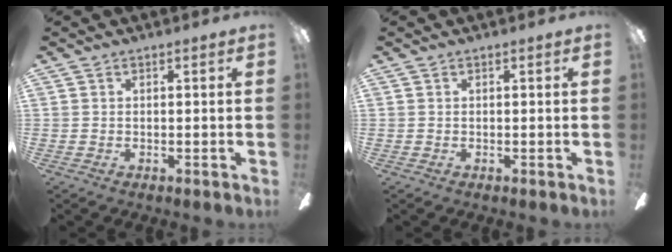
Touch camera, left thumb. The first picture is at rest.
{"total": 0.0}